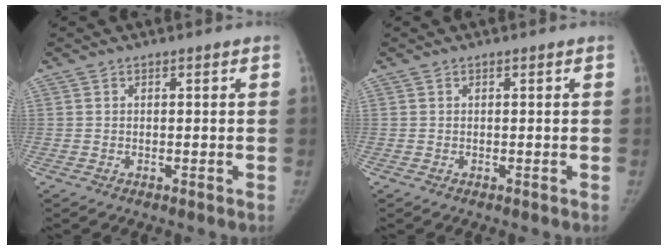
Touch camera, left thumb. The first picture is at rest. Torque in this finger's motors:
{"motor_torque": [0.02, 0.02, 0.41, -0.20, 0.01]}